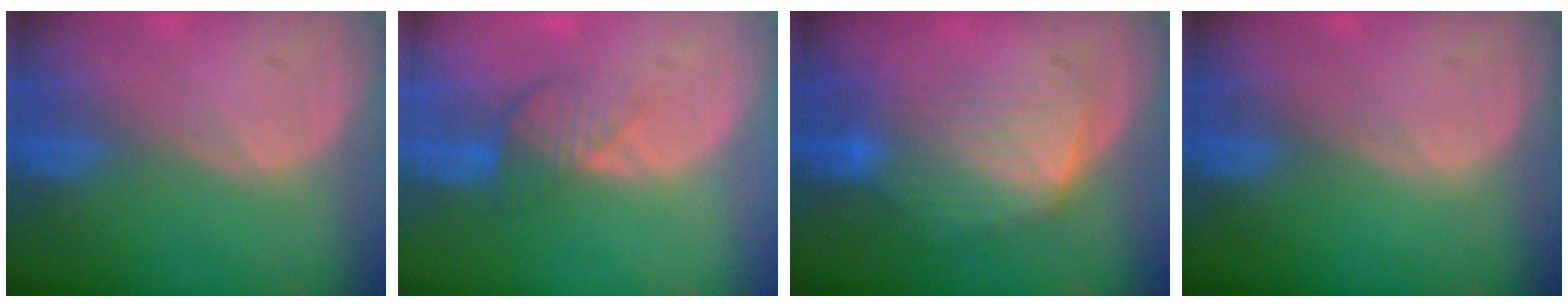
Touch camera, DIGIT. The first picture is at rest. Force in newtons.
{"total": 4.4, "press": 3.8, "slide": 2.3}
{"total": 7.0, "press": 7.0, "slide": 0.7}
{"total": 0.0}